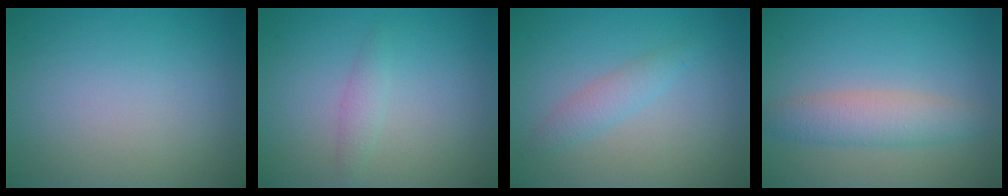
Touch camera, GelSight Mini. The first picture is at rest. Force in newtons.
{"total": 1.2, "press": 1.2, "slide": 0.0}
{"total": 1.8, "press": 1.8, "slide": 0.1}
{"total": 3.4, "press": 3.4, "slide": 0.1}